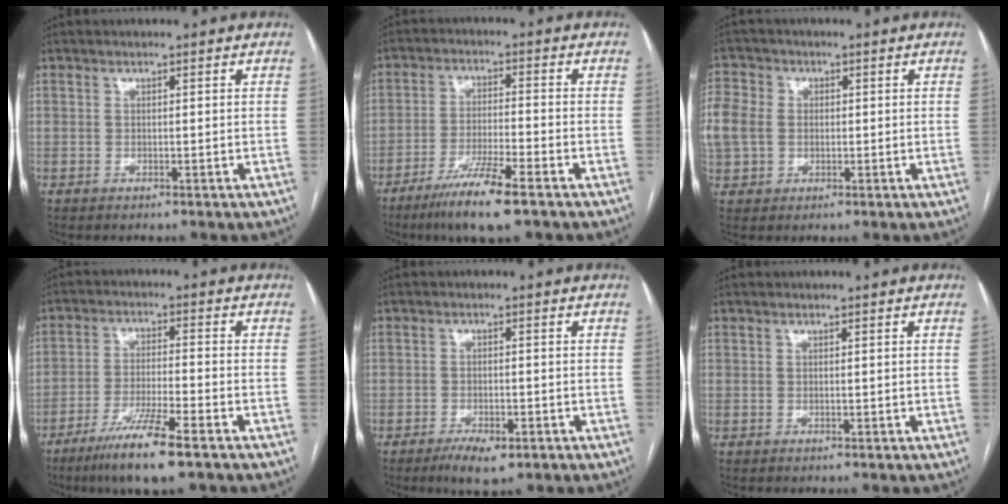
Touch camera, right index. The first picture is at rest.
{"total": 9.3, "force": [-6.2, 0.2, 6.9], "torque": [-0.133, -0.025, -0.111]}
{"total": 13.4, "force": [0.9, 11.7, 6.4], "torque": [-0.209, 0.038, 0.027]}
{"total": 9.9, "force": [-6.5, 0.2, 7.5], "torque": [-0.144, -0.027, -0.116]}
{"total": 4.7, "force": [-2.9, 1.5, 3.4], "torque": [-0.060, -0.005, -0.042]}
{"total": 0.0}